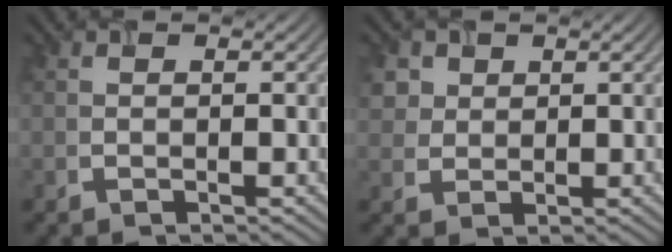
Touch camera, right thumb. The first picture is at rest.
{"total": 2.6, "force": [1.5, 2.1, 0.3], "torque": [-0.015, 0.001, 0.037]}